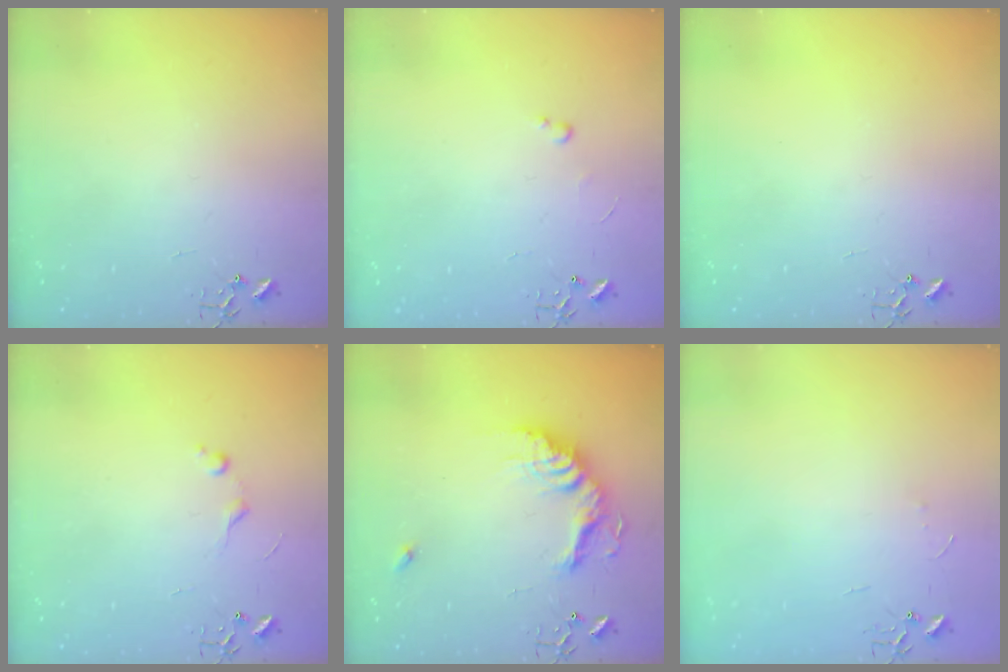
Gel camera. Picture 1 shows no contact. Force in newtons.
{"total": 2.4, "press": 2.3, "slide": 0.4}
{"total": 0.0}
{"total": 6.8, "press": 6.7, "slide": 0.8}
{"total": 17.3, "press": 17.2, "slide": 1.5}
{"total": 3.2, "press": 3.2, "slide": 0.4}